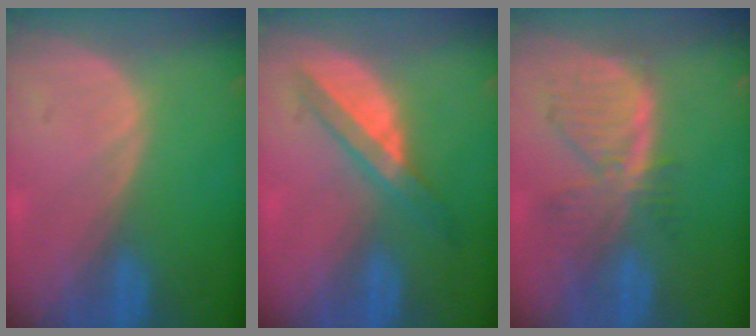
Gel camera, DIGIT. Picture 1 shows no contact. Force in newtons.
{"total": 6.0, "press": 5.3, "slide": 2.8}
{"total": 8.1, "press": 7.0, "slide": 4.0}